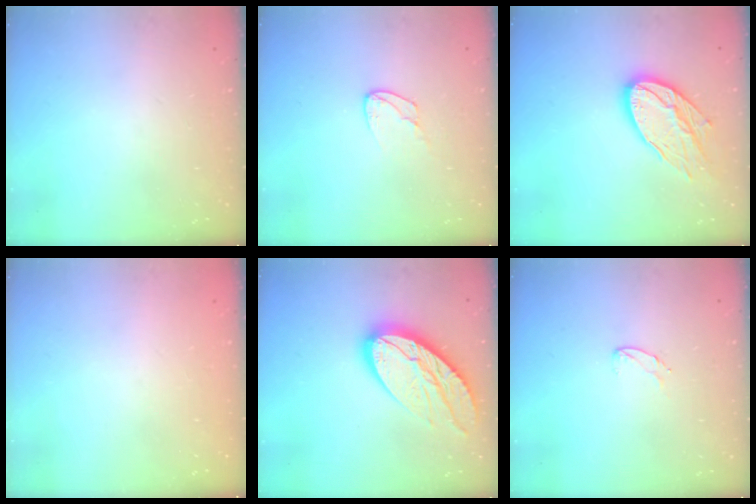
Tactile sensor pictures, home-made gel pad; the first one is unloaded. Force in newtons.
{"total": 6.9, "press": 6.9, "slide": 0.4}
{"total": 15.3, "press": 15.2, "slide": 1.2}
{"total": 0.0}
{"total": 16.4, "press": 16.3, "slide": 1.1}
{"total": 5.0, "press": 4.9, "slide": 0.4}